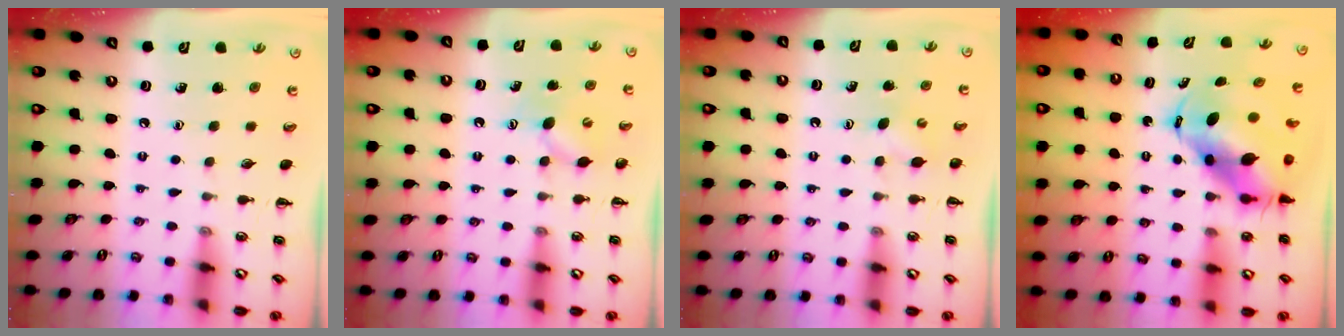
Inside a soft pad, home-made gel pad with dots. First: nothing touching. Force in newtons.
{"total": 6.5, "press": 6.3, "slide": 1.5}
{"total": 2.9, "press": 2.9, "slide": 0.6}
{"total": 8.6, "press": 8.2, "slide": 2.4}